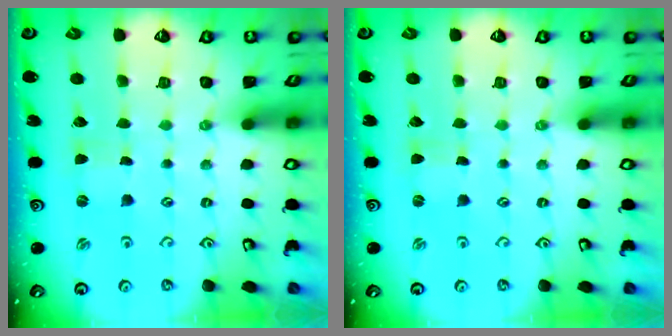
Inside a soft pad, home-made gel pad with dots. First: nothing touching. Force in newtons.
{"total": 0.0}